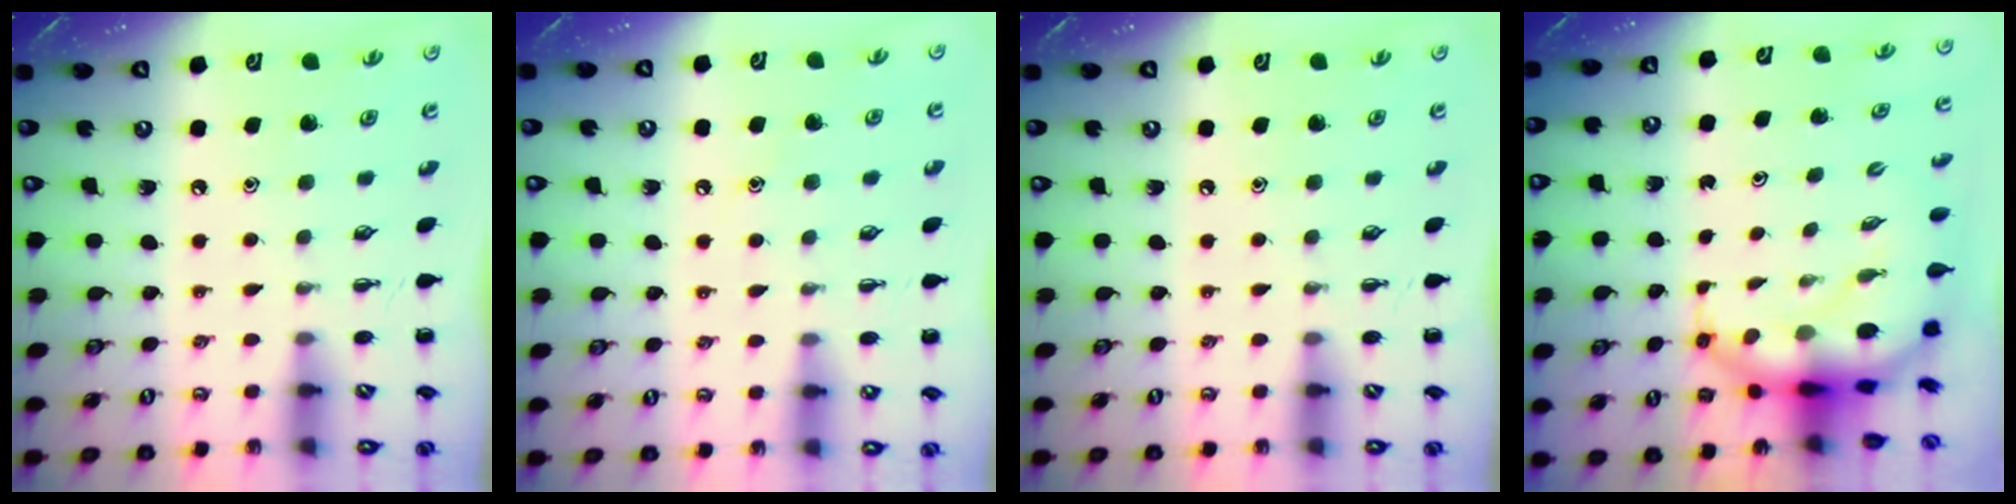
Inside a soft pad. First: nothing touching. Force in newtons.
{"total": 6.7, "press": 6.5, "slide": 1.9}
{"total": 0.0}
{"total": 7.5, "press": 7.2, "slide": 2.1}